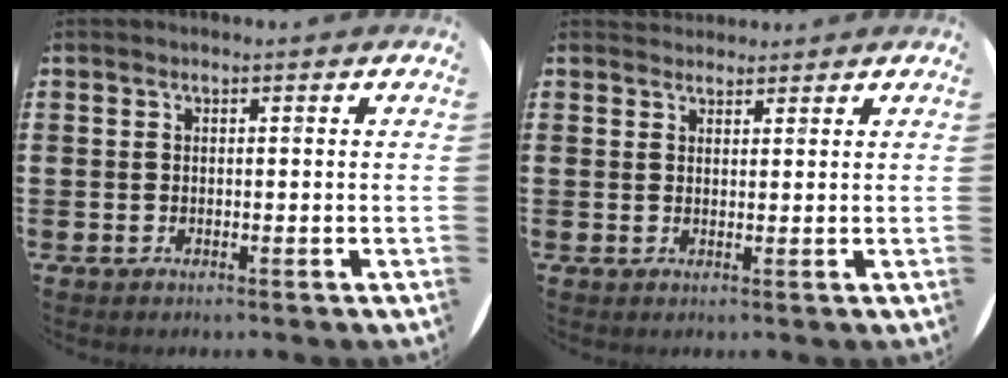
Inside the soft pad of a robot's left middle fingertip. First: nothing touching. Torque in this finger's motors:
{"motor_torque": [0.08, -0.09, -0.03, -0.01]}